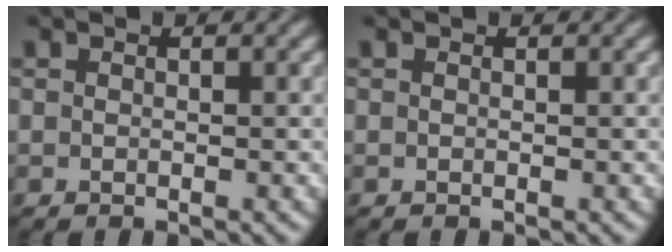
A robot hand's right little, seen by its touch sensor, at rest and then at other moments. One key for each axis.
{"total": 0.0}